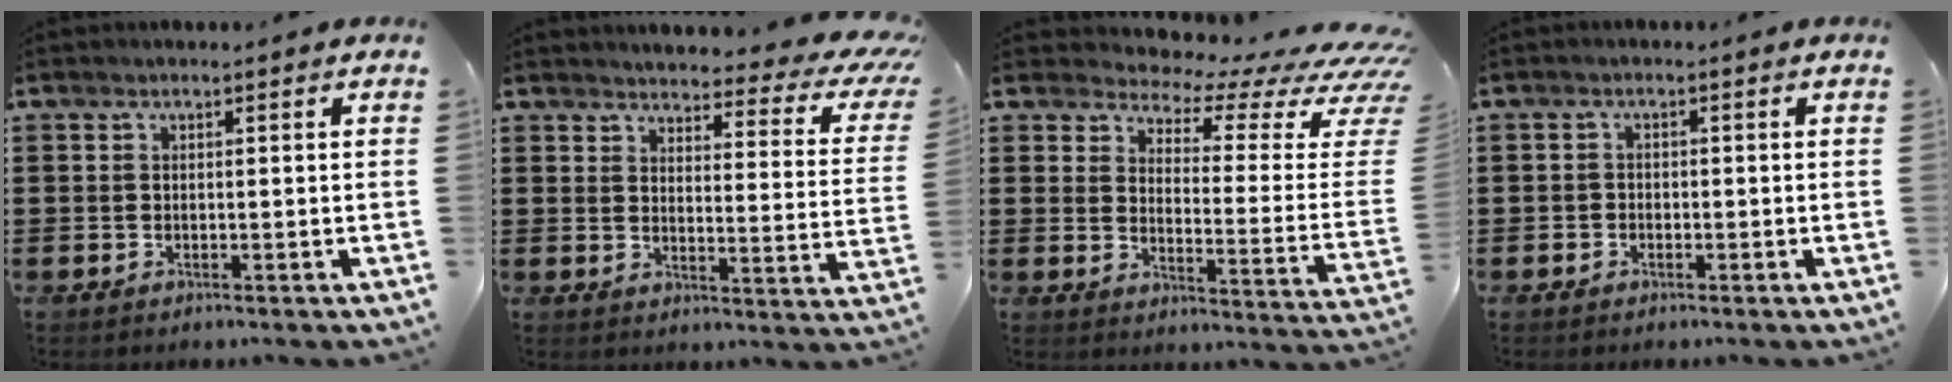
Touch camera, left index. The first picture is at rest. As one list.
[{"total": 4.5, "force": [3.8, 0.9, 2.1], "torque": [-0.038, -0.036, 0.056]}, {"total": 4.6, "force": [3.7, 1.3, 2.4], "torque": [-0.051, -0.045, 0.058]}, {"total": 1.0, "force": [-0.7, 0.7, 0.1], "torque": [-0.005, 0.002, -0.017]}]